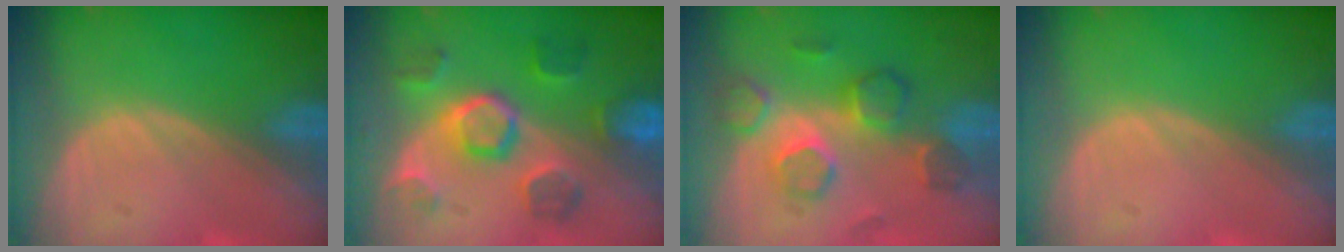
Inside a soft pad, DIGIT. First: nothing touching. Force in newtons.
{"total": 8.7, "press": 8.7, "slide": 0.1}
{"total": 7.8, "press": 7.4, "slide": 2.4}
{"total": 0.0}